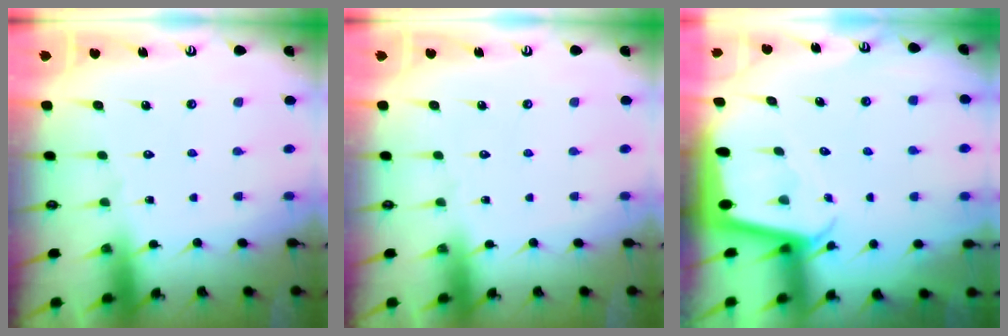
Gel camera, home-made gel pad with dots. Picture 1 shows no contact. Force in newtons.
{"total": 0.0}
{"total": 2.2, "press": 2.2, "slide": 0.2}